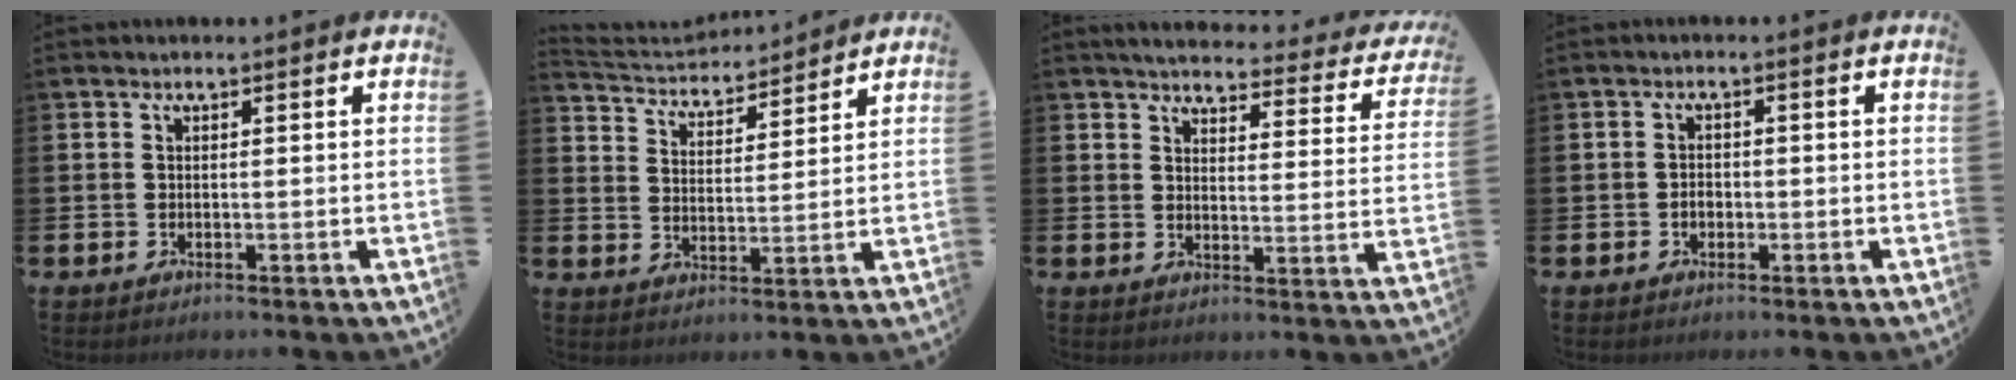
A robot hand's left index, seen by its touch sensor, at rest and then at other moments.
{"total": 4.1, "force": [3.9, 1.2, -0.2], "torque": [-0.019, -0.034, 0.065]}
{"total": 3.6, "force": [3.3, 0.8, 1.1], "torque": [-0.037, -0.029, 0.050]}
{"total": 1.6, "force": [-0.5, 1.2, 0.9], "torque": [-0.005, 0.000, -0.013]}